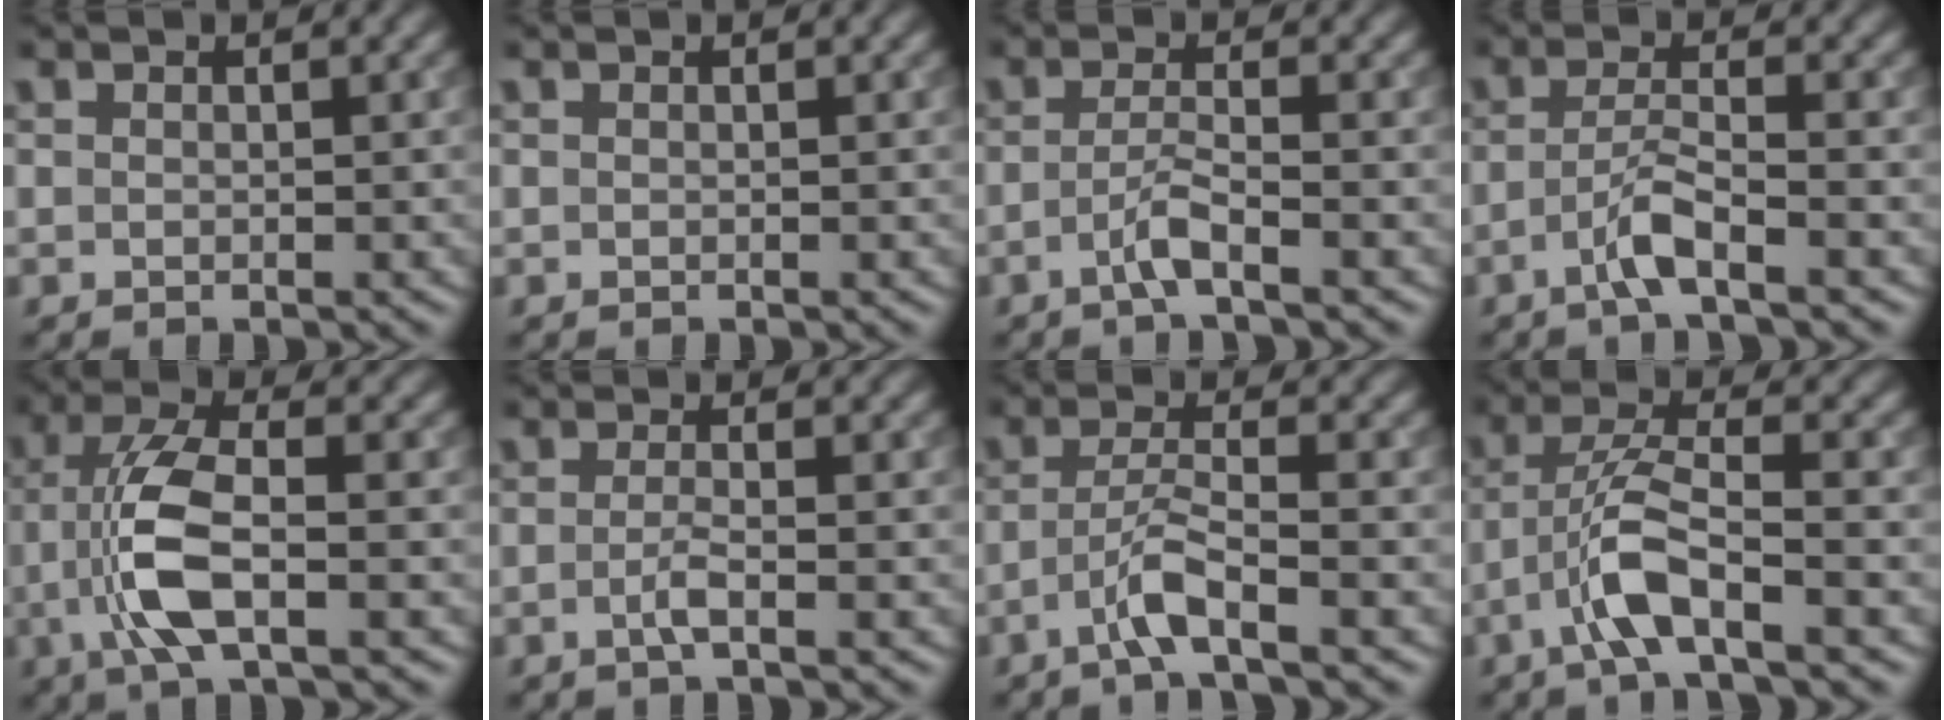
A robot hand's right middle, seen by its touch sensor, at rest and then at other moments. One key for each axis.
{"total": 0.0}
{"total": 2.4, "fx": -1.2, "fy": 0.3, "fz": 2.0, "tx": -0.040, "ty": 0.006, "tz": -0.031}
{"total": 2.9, "fx": -1.6, "fy": 0.3, "fz": 2.4, "tx": -0.049, "ty": 0.008, "tz": -0.039}
{"total": 6.1, "fx": -1.5, "fy": 2.0, "fz": 5.5, "tx": -0.120, "ty": 0.005, "tz": -0.033}
{"total": 1.8, "fx": -0.5, "fy": 0.4, "fz": 1.6, "tx": -0.030, "ty": 0.000, "tz": -0.015}
{"total": 3.3, "fx": -1.8, "fy": 0.3, "fz": 2.7, "tx": -0.054, "ty": 0.010, "tz": -0.044}
{"total": 4.9, "fx": -2.5, "fy": 1.0, "fz": 4.1, "tx": -0.081, "ty": 0.011, "tz": -0.052}